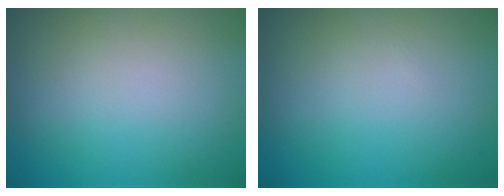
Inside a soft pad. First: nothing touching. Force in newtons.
{"total": 0.0}